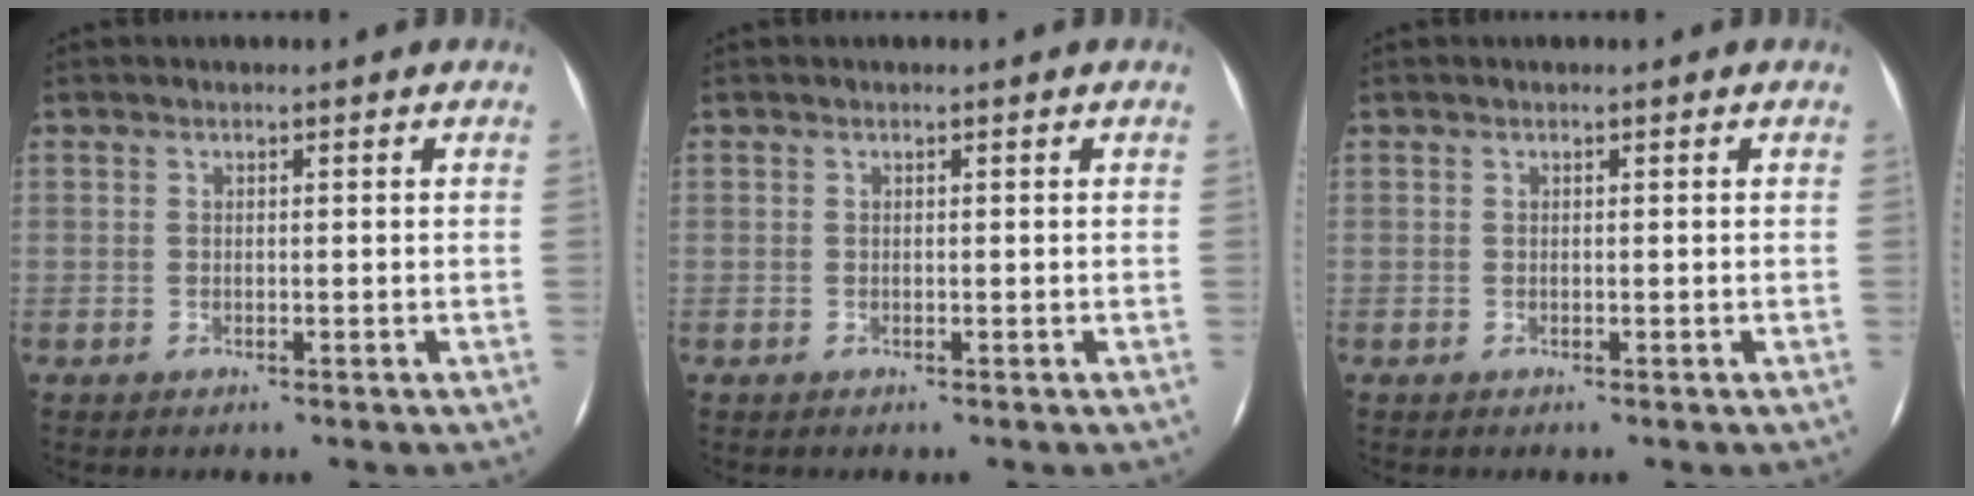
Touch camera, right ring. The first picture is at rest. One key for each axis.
{"total": 0.0}
{"total": 0.0}